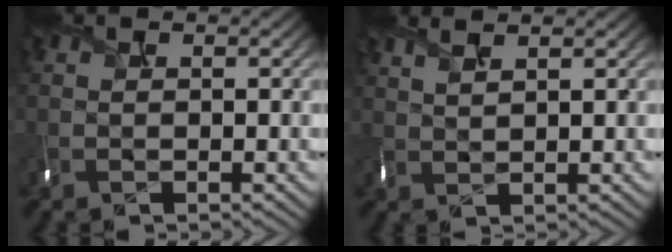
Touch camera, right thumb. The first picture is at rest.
{"total": 2.7, "force": [2.0, 0.8, 1.6], "torque": [-0.023, 0.009, 0.031]}